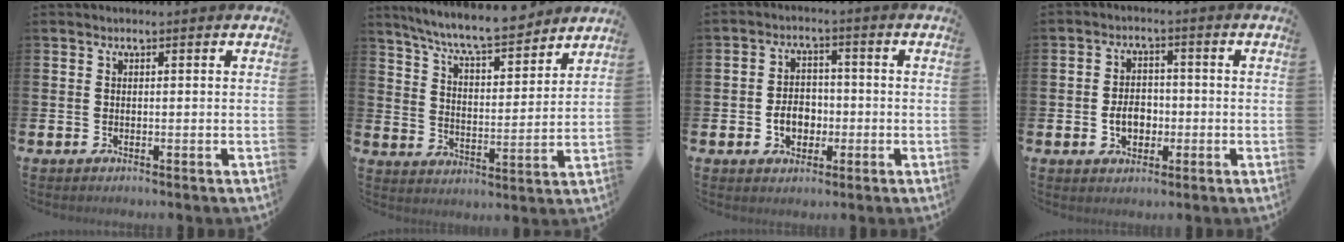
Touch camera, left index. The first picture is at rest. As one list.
[{"total": 8.4, "force": [7.9, 0.8, 2.9], "torque": [-0.089, -0.047, 0.140]}, {"total": 4.3, "force": [-1.2, 3.3, 2.5], "torque": [-0.034, -0.001, -0.029]}, {"total": 4.1, "force": [-1.0, 3.0, 2.6], "torque": [-0.034, -0.001, -0.025]}]